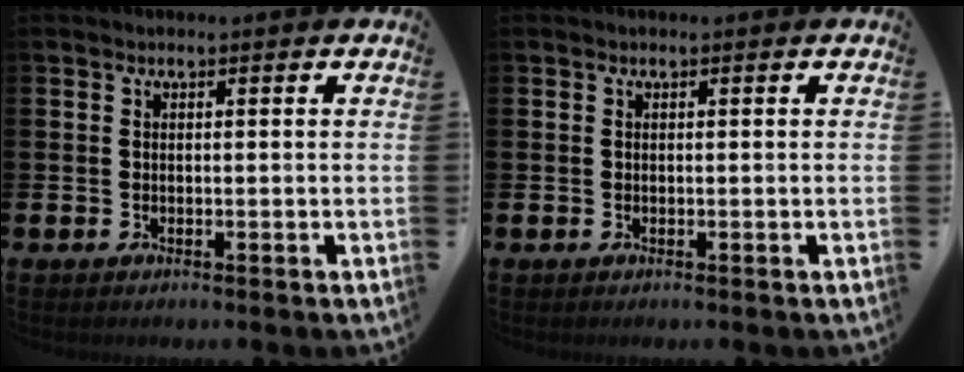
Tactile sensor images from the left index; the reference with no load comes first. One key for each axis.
{"total": 0.0}